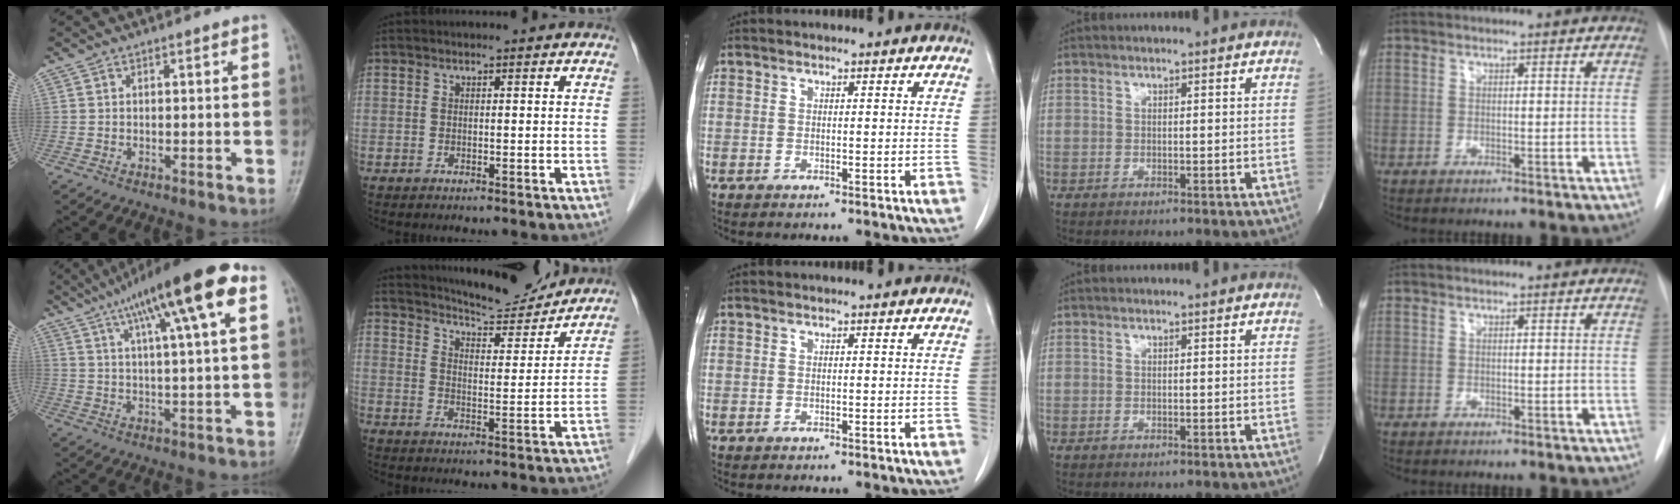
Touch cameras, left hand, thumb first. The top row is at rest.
{"thumb": {"total": 17.8, "force": [8.6, 3.1, 15.3], "torque": [-0.242, 0.007, 0.132]}, "index": {"total": 12.7, "force": [12.1, 1.6, 3.3], "torque": [-0.053, -0.007, 0.173]}}